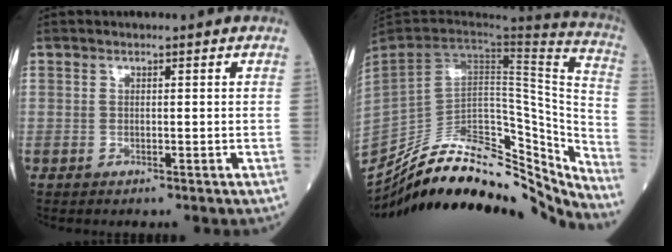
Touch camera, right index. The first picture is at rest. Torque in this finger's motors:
{"motor_torque": [0.02, -0.92, 0.61, 0.13]}